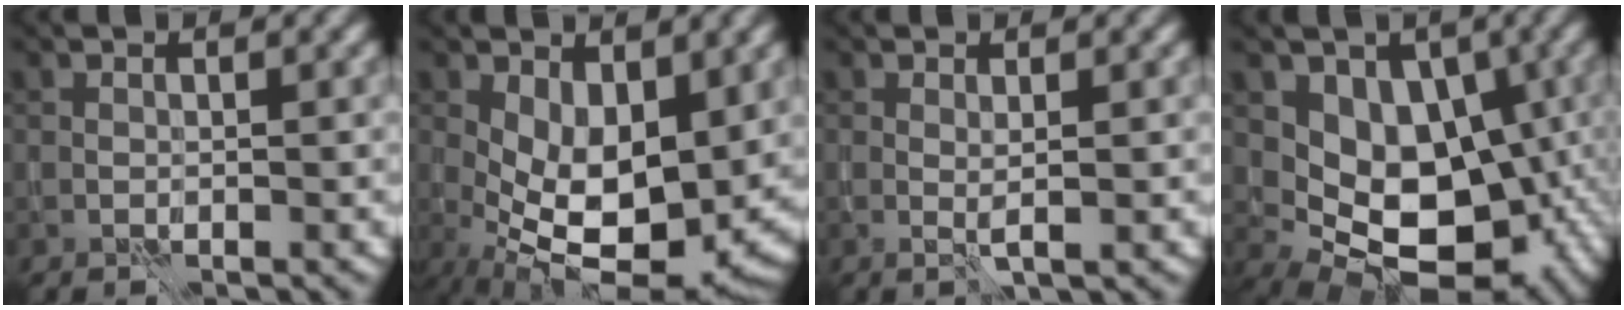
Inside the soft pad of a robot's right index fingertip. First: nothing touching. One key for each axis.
{"total": 9.9, "fx": -0.2, "fy": 4.9, "fz": 8.6, "tx": -0.142, "ty": -0.017, "tz": -0.001}
{"total": 0.8, "fx": 0.2, "fy": -0.3, "fz": 0.7, "tx": -0.012, "ty": -0.002, "tz": 0.003}
{"total": 10.8, "fx": 0.3, "fy": 7.7, "fz": 7.6, "tx": -0.076, "ty": -0.016, "tz": 0.011}